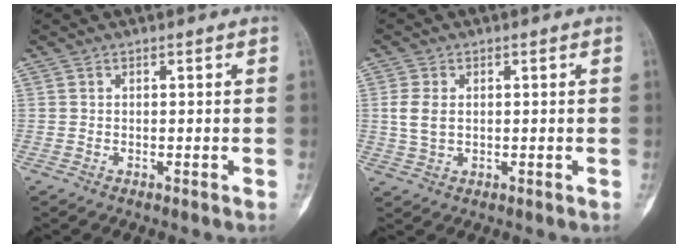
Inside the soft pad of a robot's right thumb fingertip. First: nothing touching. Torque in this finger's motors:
{"motor_torque": [0.36, 0.42, 0.29, -0.13, 0.09]}